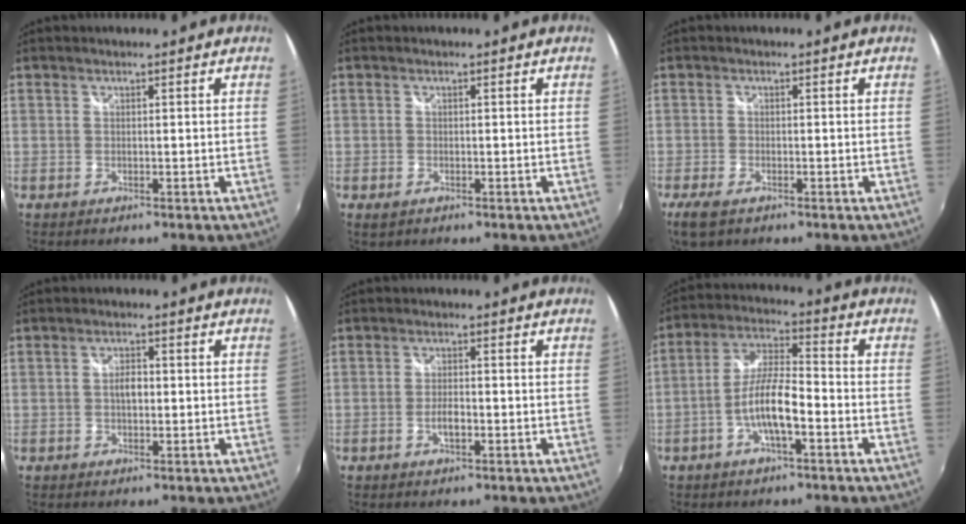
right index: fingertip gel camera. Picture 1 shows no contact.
{"total": 1.4, "force": [-0.8, 0.9, 0.7], "torque": [-0.014, -0.004, -0.014]}
{"total": 4.6, "force": [-3.1, 1.9, 2.8], "torque": [-0.068, -0.015, -0.056]}
{"total": 2.8, "force": [-0.1, 1.5, 2.3], "torque": [-0.040, 0.005, -0.003]}
{"total": 2.7, "force": [-1.1, 1.1, 2.3], "torque": [-0.047, 0.000, -0.020]}
{"total": 9.2, "force": [-3.7, 2.2, 8.1], "torque": [-0.170, 0.007, -0.069]}